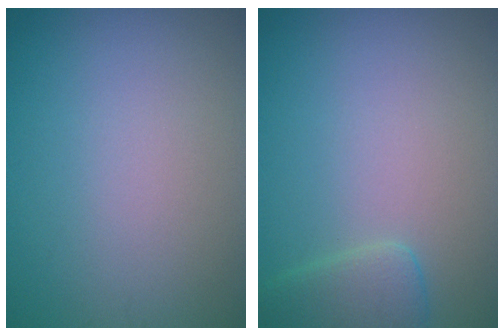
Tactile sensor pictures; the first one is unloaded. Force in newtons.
{"total": 2.4, "press": 2.4, "slide": 0.2}